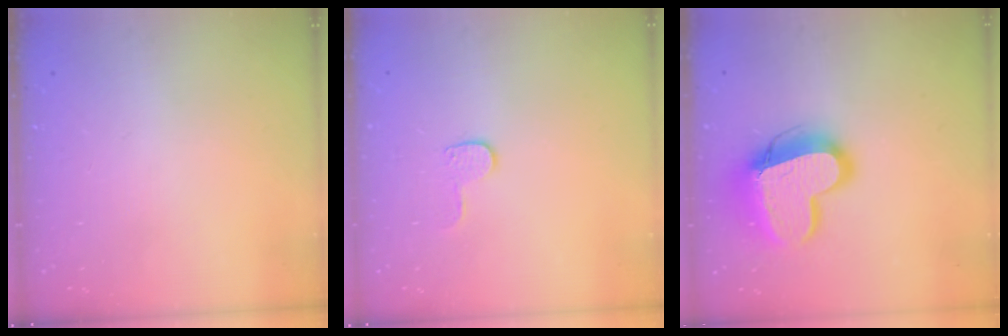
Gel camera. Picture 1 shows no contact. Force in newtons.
{"total": 6.9, "press": 6.9, "slide": 0.5}
{"total": 16.8, "press": 16.7, "slide": 1.8}